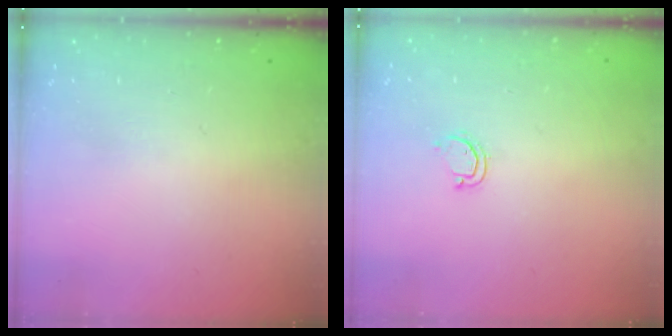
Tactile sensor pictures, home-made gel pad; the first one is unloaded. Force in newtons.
{"total": 3.2, "press": 3.2, "slide": 0.2}